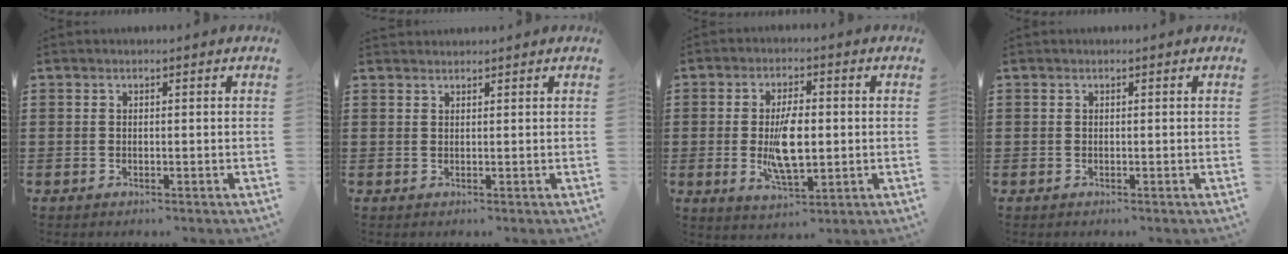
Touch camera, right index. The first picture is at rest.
{"total": 0.9, "force": [0.9, 0.2, -0.2], "torque": [0.002, 0.003, 0.018]}
{"total": 8.2, "force": [-0.5, 3.2, 7.5], "torque": [-0.146, -0.006, -0.014]}
{"total": 0.0}